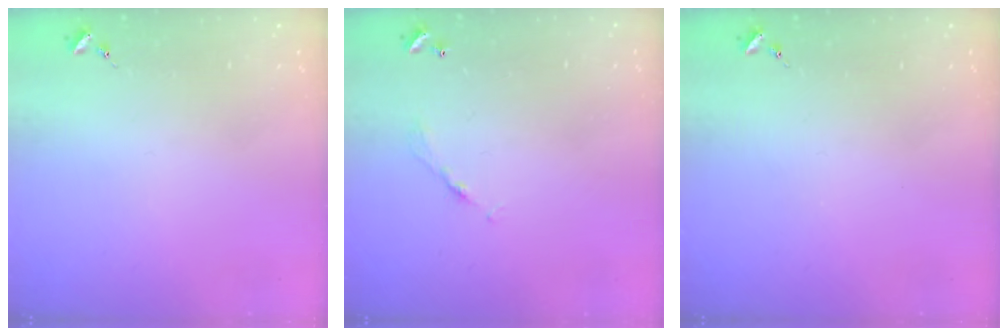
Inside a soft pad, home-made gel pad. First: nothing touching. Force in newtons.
{"total": 4.4, "press": 4.3, "slide": 0.2}
{"total": 0.0}